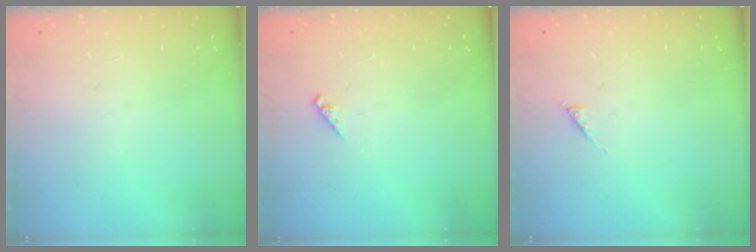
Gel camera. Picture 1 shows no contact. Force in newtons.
{"total": 1.4, "press": 1.4, "slide": 0.3}
{"total": 1.6, "press": 1.5, "slide": 0.3}